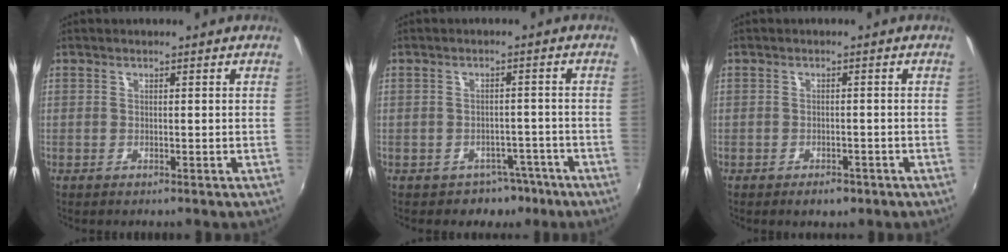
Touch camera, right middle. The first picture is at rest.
{"total": 5.1, "force": [-3.4, 3.7, 0.8], "torque": [-0.019, 0.015, -0.037]}
{"total": 3.1, "force": [-2.0, 1.7, 1.5], "torque": [-0.033, -0.007, -0.027]}